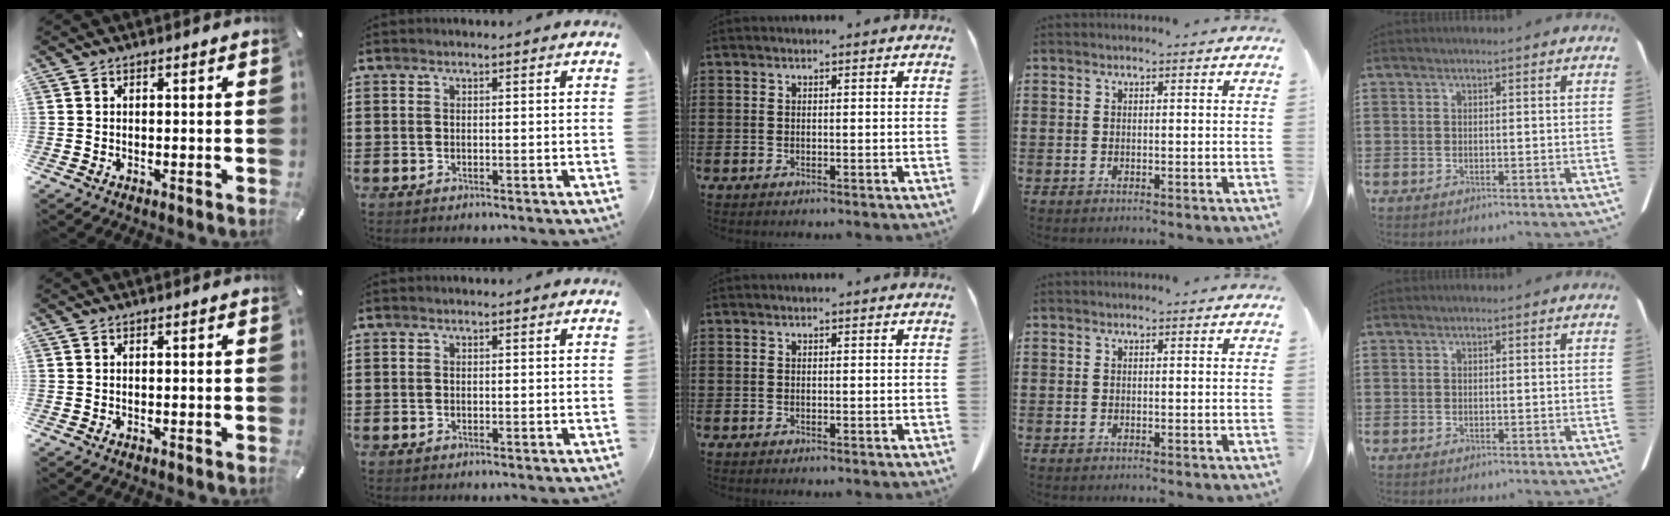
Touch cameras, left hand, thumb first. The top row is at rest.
{}